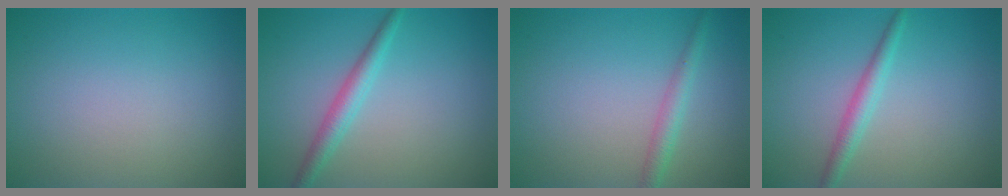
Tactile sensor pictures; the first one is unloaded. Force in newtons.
{"total": 2.4, "press": 2.4, "slide": 0.1}
{"total": 1.9, "press": 1.9, "slide": 0.0}
{"total": 2.2, "press": 2.1, "slide": 0.0}